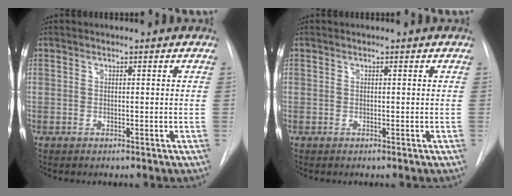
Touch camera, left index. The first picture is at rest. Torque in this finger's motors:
{"motor_torque": [0.00, 0.00, 0.00, 0.00]}